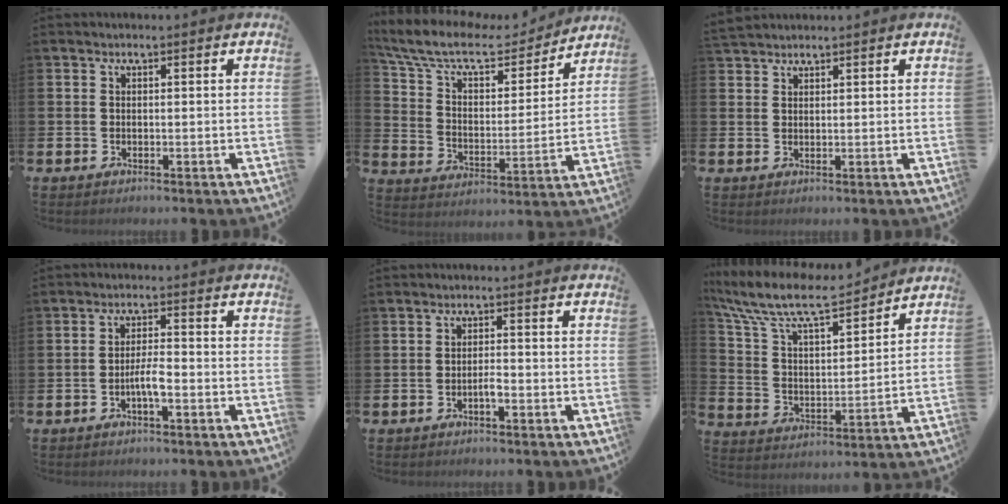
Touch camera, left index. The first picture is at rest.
{"total": 10.6, "force": [8.7, 3.9, 4.6], "torque": [-0.126, -0.050, 0.148]}
{"total": 2.2, "force": [2.2, 0.6, 0.1], "torque": [-0.007, -0.001, 0.042]}
{"total": 2.9, "force": [-1.2, 0.6, 2.6], "torque": [-0.054, 0.007, -0.022]}
{"total": 1.4, "force": [-0.8, 0.3, 1.1], "torque": [-0.030, 0.002, -0.013]}
{"total": 10.4, "force": [9.1, 2.6, 4.3], "torque": [-0.130, -0.051, 0.157]}